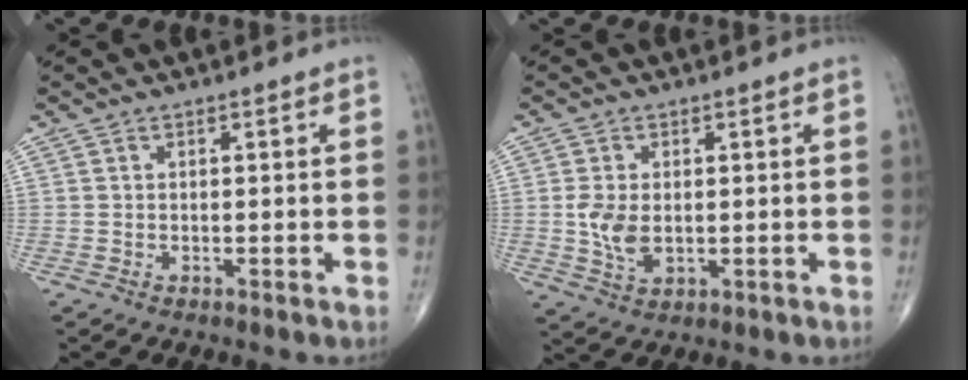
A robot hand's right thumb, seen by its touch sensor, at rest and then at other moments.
{"total": 5.9, "force": [0.0, 3.6, 4.6], "torque": [-0.094, -0.009, 0.006]}